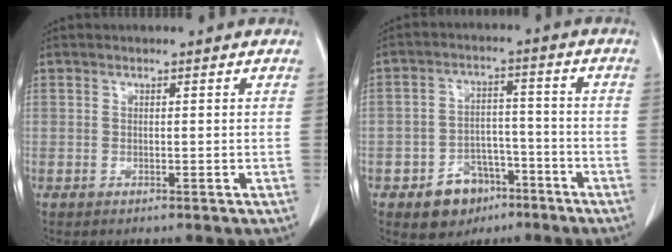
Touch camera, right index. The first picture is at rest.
{"total": 7.9, "force": [-4.4, 5.8, 3.1], "torque": [-0.045, 0.019, -0.062]}